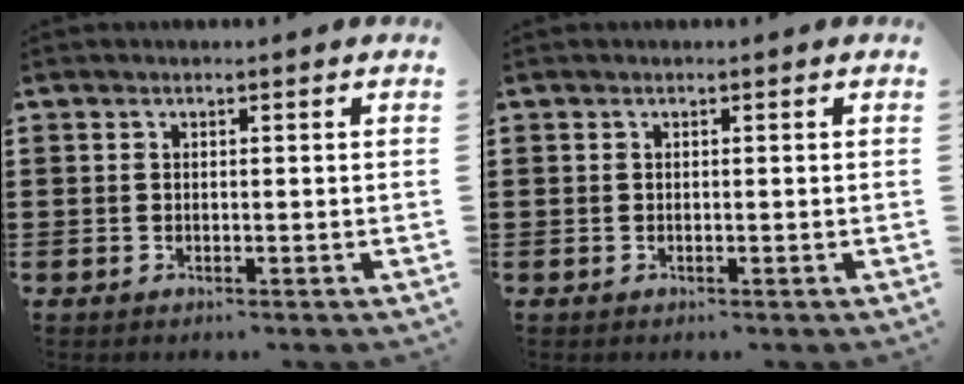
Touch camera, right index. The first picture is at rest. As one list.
[{"total": 0.0}]